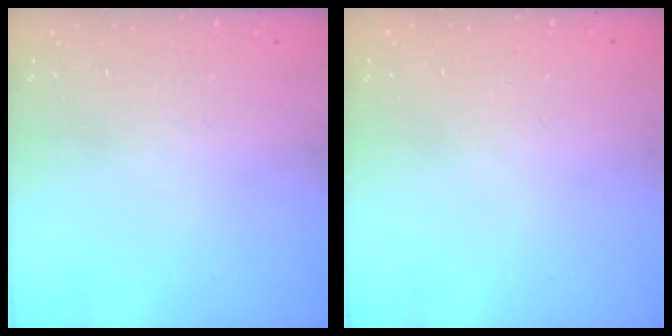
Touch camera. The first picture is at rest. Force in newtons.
{"total": 0.0}